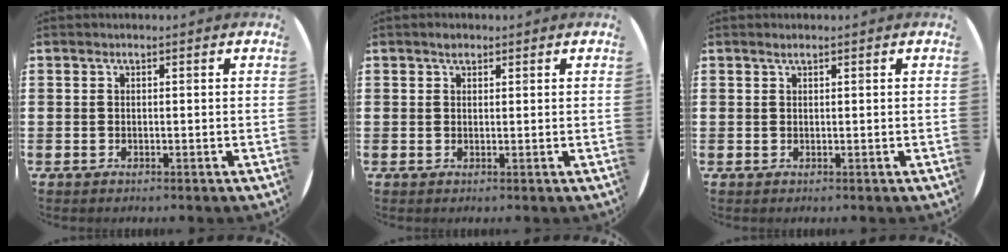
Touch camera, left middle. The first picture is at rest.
{"total": 1.1, "force": [0.9, 0.5, 0.4], "torque": [-0.001, 0.000, 0.014]}
{"total": 0.6, "force": [0.5, 0.0, 0.4], "torque": [-0.008, 0.000, 0.009]}